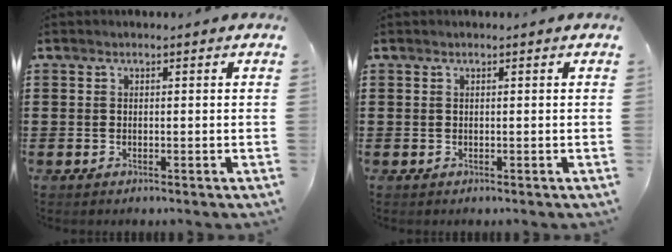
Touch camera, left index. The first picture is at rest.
{"total": 0.0}